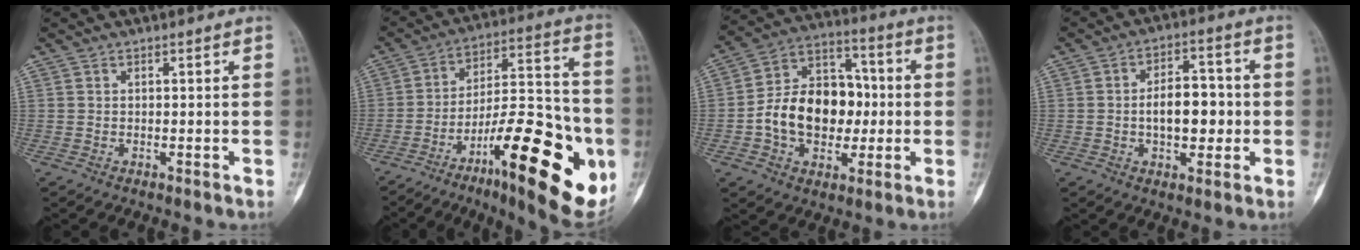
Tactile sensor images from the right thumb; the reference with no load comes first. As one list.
[{"total": 27.3, "force": [-10.1, 8.2, 24.0], "torque": [-0.315, 0.046, -0.145]}, {"total": 17.0, "force": [-1.6, 12.2, 11.7], "torque": [-0.159, 0.040, -0.024]}, {"total": 9.6, "force": [-0.9, 5.5, 7.8], "torque": [-0.091, 0.019, -0.015]}]